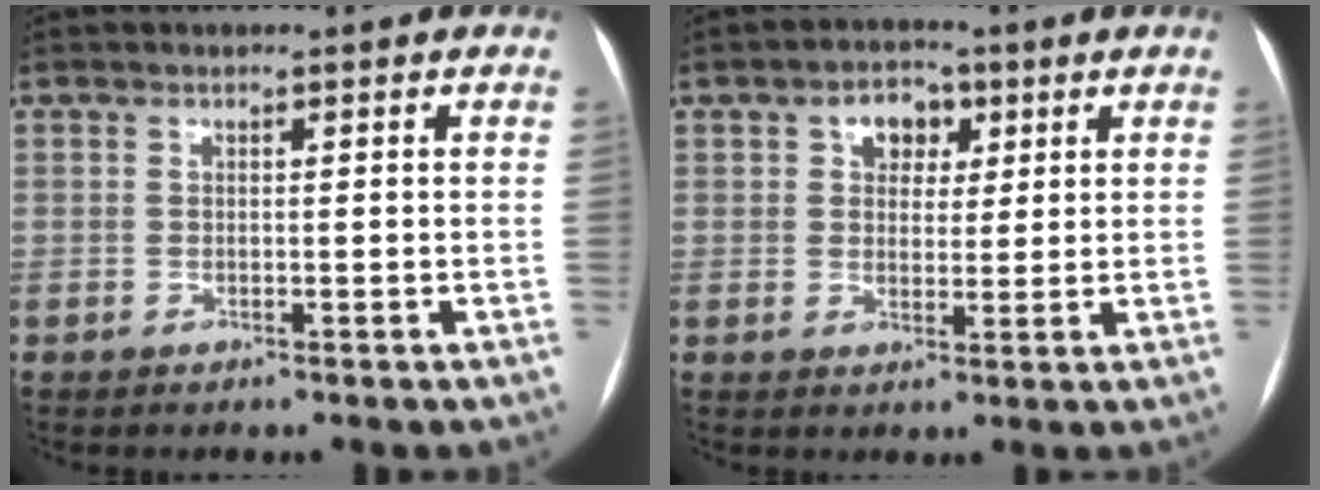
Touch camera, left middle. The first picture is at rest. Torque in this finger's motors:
{"motor_torque": [0.08, -0.08, 0.04, 0.01]}